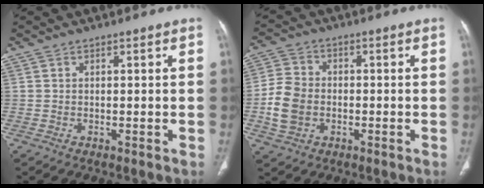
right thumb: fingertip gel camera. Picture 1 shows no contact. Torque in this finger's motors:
{"motor_torque": [-0.15, 0.49, 0.13, 0.43, 0.11]}